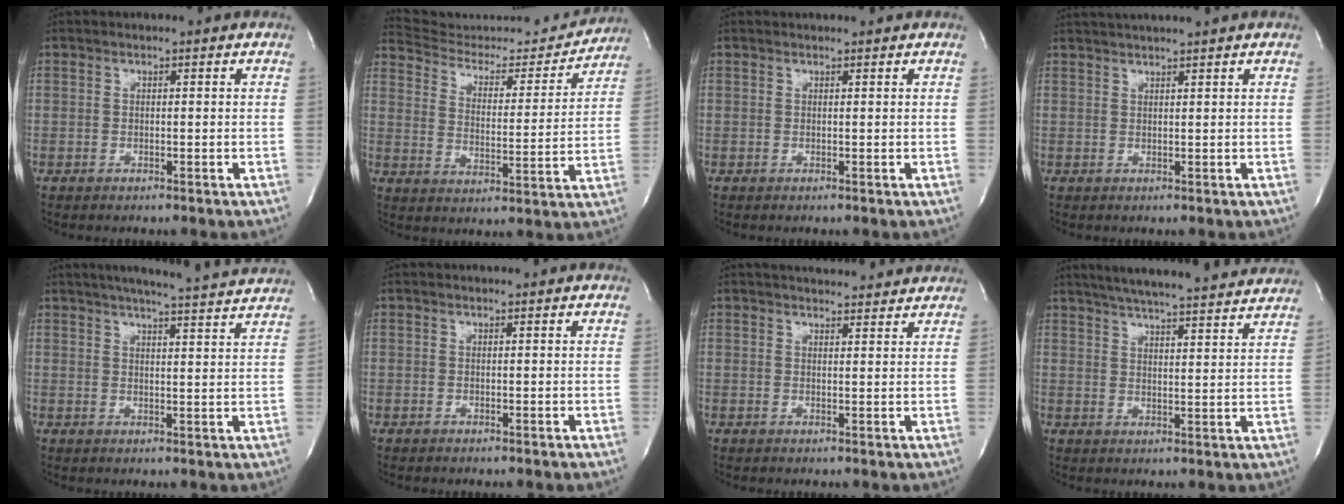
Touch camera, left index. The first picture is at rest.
{"total": 18.0, "force": [17.5, 2.7, 3.1], "torque": [-0.044, -0.036, 0.247]}
{"total": 1.1, "force": [1.0, 0.2, 0.1], "torque": [-0.011, 0.008, 0.013]}
{"total": 4.1, "force": [3.7, -1.0, 1.6], "torque": [-0.025, 0.018, 0.060]}
{"total": 13.6, "force": [12.4, -0.3, 5.6], "torque": [-0.096, -0.010, 0.151]}
{"total": 0.8, "force": [0.8, 0.1, 0.0], "torque": [-0.011, 0.006, 0.008]}
{"total": 9.1, "force": [8.6, 1.7, 2.4], "torque": [-0.034, 0.012, 0.099]}
{"total": 21.8, "force": [19.9, 1.5, 8.8], "torque": [-0.145, -0.006, 0.255]}